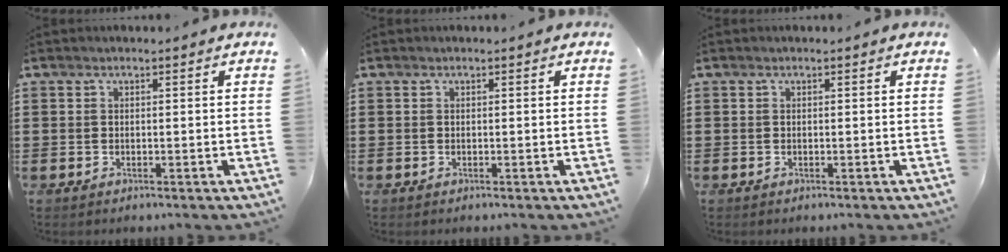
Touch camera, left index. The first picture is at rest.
{"total": 0.0}
{"total": 0.0}